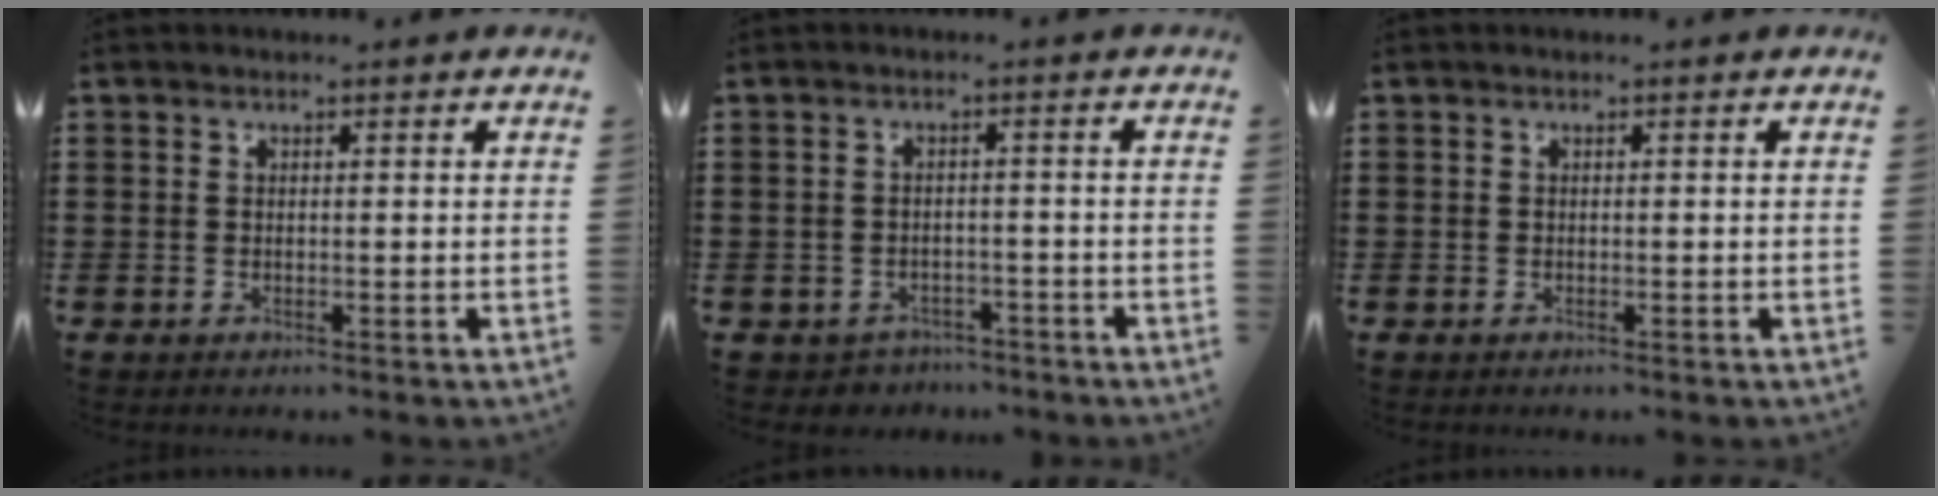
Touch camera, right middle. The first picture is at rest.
{"total": 1.9, "force": [-1.8, 0.7, -0.2], "torque": [-0.005, 0.002, -0.042]}
{"total": 0.0}